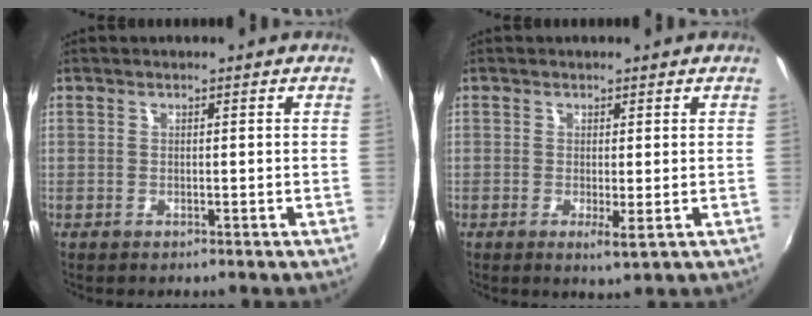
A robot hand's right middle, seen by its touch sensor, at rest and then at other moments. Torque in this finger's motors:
{"motor_torque": [0.95, -1.19, 0.09, 0.05]}